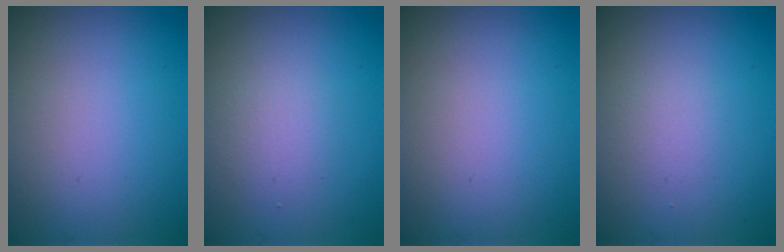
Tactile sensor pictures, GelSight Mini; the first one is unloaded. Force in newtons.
{"total": 1.8, "press": 1.8, "slide": 0.1}
{"total": 0.0}
{"total": 1.3, "press": 1.3, "slide": 0.1}